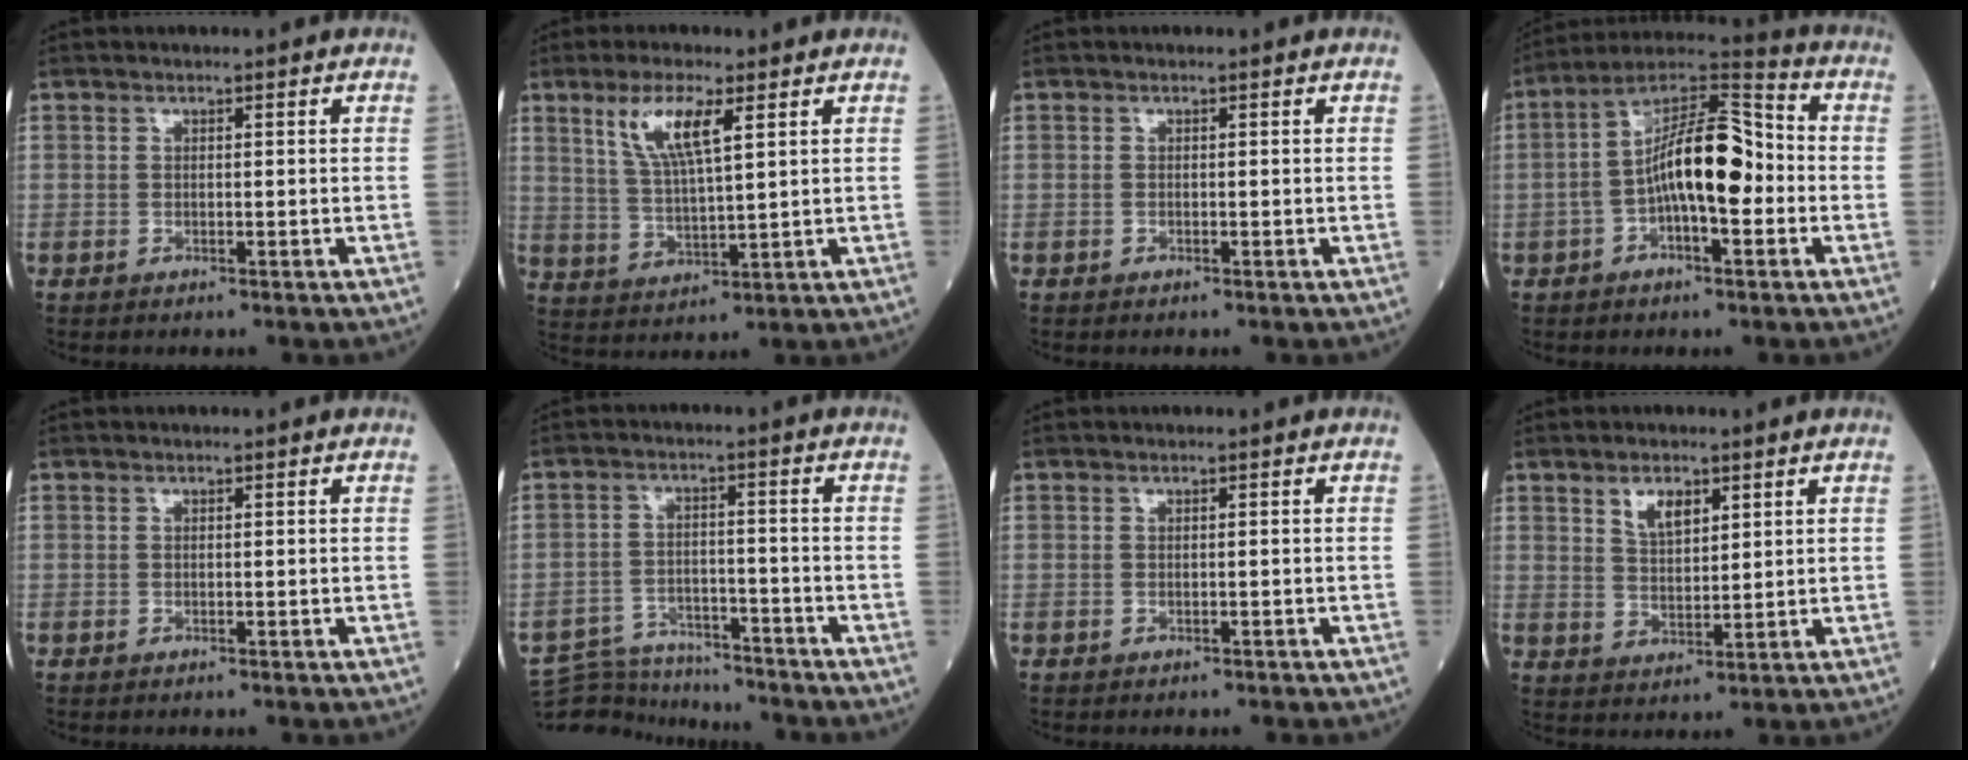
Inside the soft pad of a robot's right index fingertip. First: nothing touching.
{"total": 8.5, "force": [3.9, 2.0, 7.3], "torque": [-0.151, 0.005, 0.082]}
{"total": 0.0}
{"total": 14.3, "force": [-1.4, 4.7, 13.5], "torque": [-0.258, 0.038, -0.028]}
{"total": 0.0}
{"total": 10.4, "force": [-9.9, 2.8, 0.9], "torque": [-0.021, 0.018, -0.161]}
{"total": 1.1, "force": [-0.6, 0.6, 0.7], "torque": [-0.023, 0.001, -0.001]}
{"total": 5.1, "force": [2.6, 2.5, 3.6], "torque": [-0.074, 0.005, 0.055]}